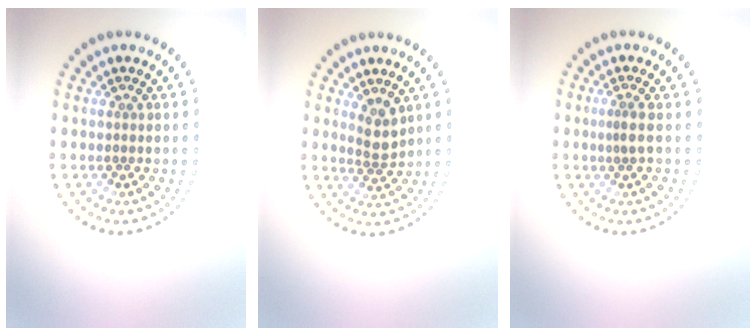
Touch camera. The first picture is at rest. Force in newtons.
{"total": 2.0, "press": 1.7, "slide": 1.1}
{"total": 1.1, "press": 0.6, "slide": 0.9}